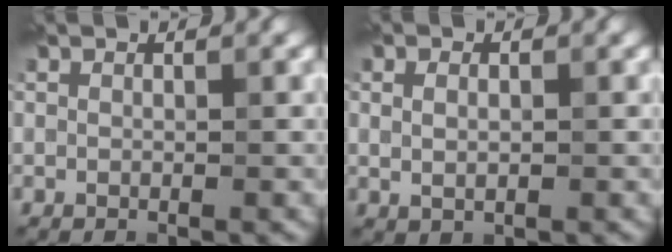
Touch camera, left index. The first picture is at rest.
{"total": 1.6, "force": [0.2, 0.9, 1.2], "torque": [-0.025, -0.001, 0.008]}